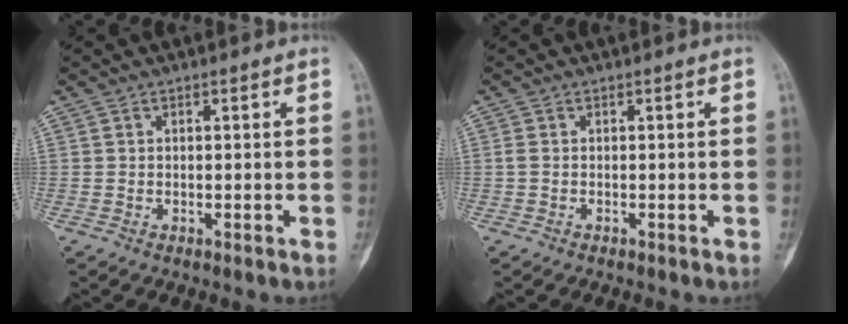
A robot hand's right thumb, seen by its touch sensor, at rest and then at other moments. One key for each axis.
{"total": 0.9, "fx": 0.0, "fy": 0.6, "fz": 0.7, "tx": -0.019, "ty": -0.001, "tz": -0.002}